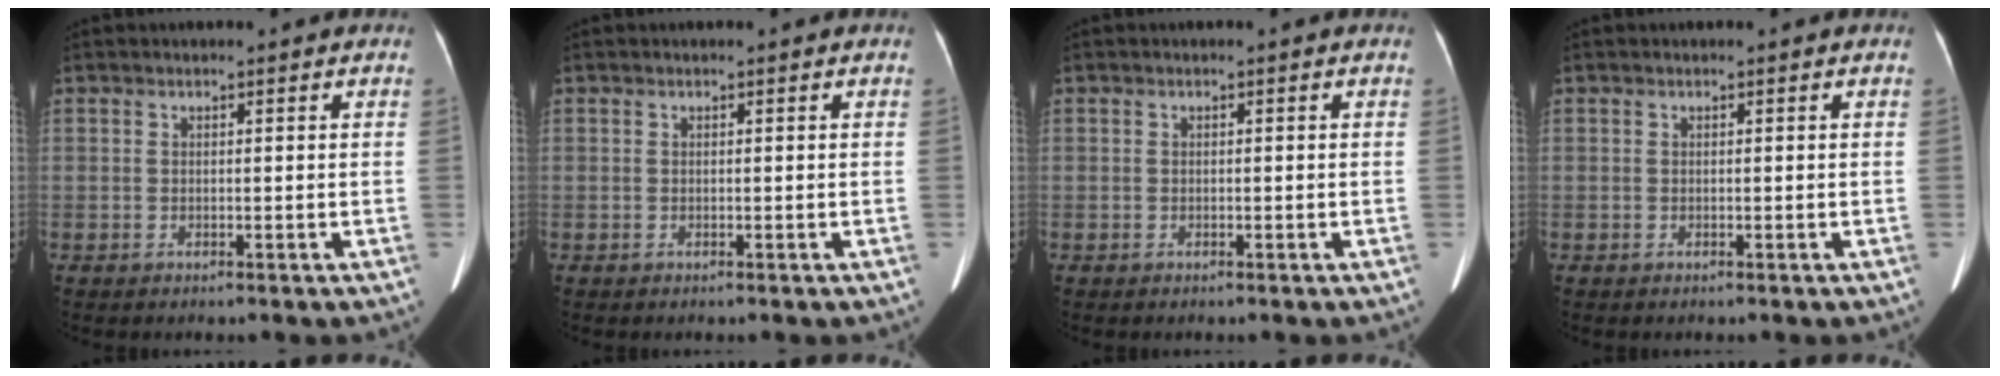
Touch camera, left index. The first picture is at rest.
{"total": 0.0}
{"total": 0.0}
{"total": 0.0}